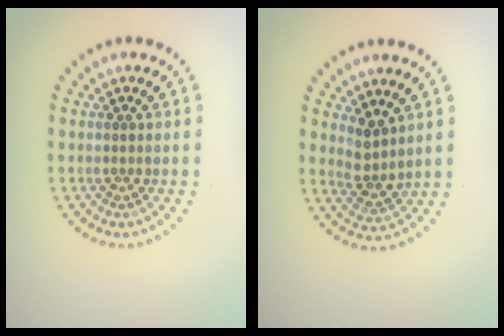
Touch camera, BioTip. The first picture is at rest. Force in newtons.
{"total": 2.6, "press": 2.0, "slide": 1.6}